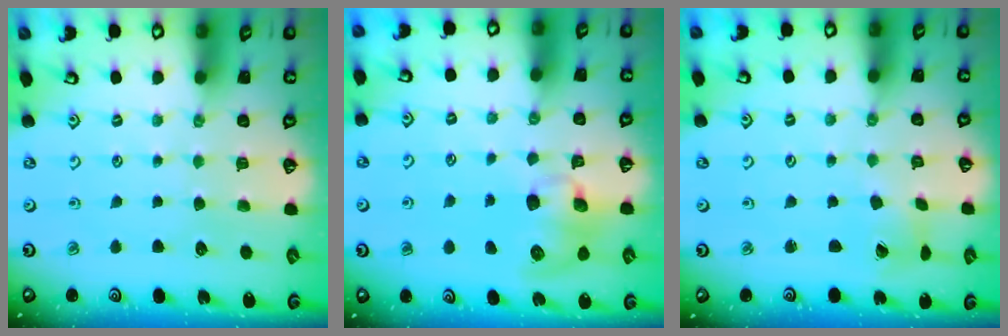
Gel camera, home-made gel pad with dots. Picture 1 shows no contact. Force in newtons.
{"total": 9.2, "press": 9.1, "slide": 1.1}
{"total": 2.0, "press": 2.0, "slide": 0.3}